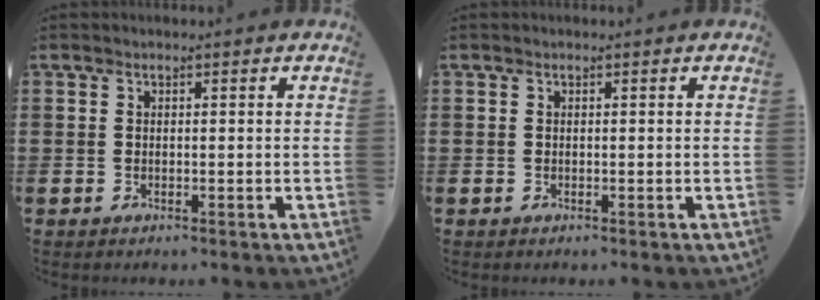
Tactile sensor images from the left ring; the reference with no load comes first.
{"total": 0.0}